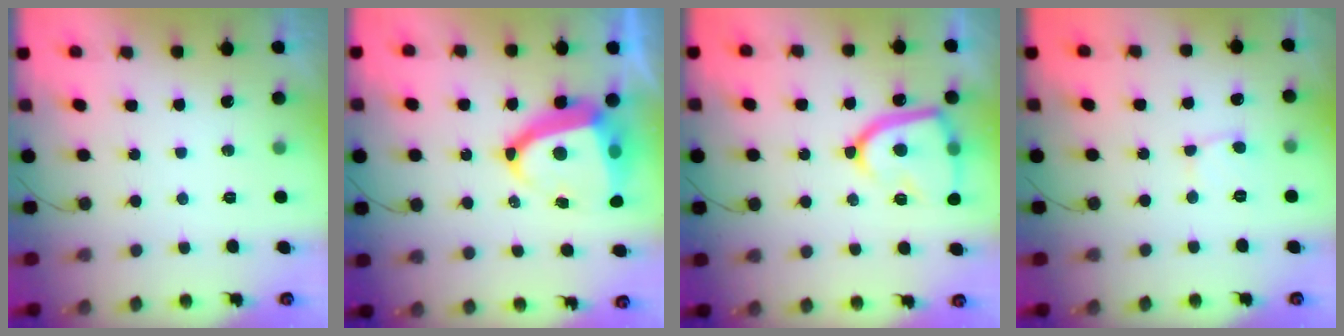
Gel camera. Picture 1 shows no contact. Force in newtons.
{"total": 14.6, "press": 14.5, "slide": 1.7}
{"total": 16.6, "press": 16.5, "slide": 1.5}
{"total": 2.1, "press": 2.1, "slide": 0.1}